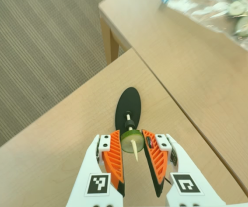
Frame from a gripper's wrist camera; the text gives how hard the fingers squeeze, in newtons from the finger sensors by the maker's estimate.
{"total": 10.2, "left": 10.1, "right": 10.3}